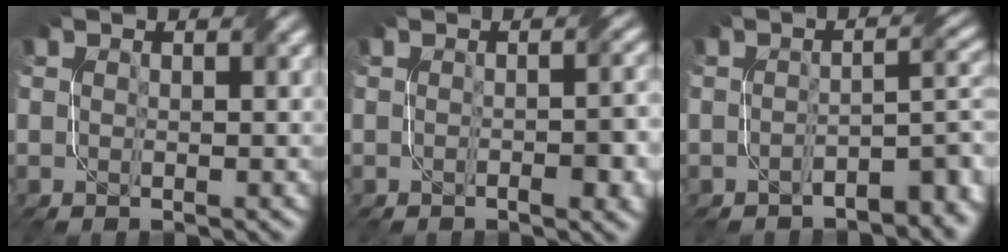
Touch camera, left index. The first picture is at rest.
{"total": 3.2, "force": [-0.8, 0.8, 3.0], "torque": [-0.036, 0.000, -0.010]}
{"total": 4.2, "force": [-2.8, 1.4, 2.8], "torque": [-0.039, 0.004, -0.043]}